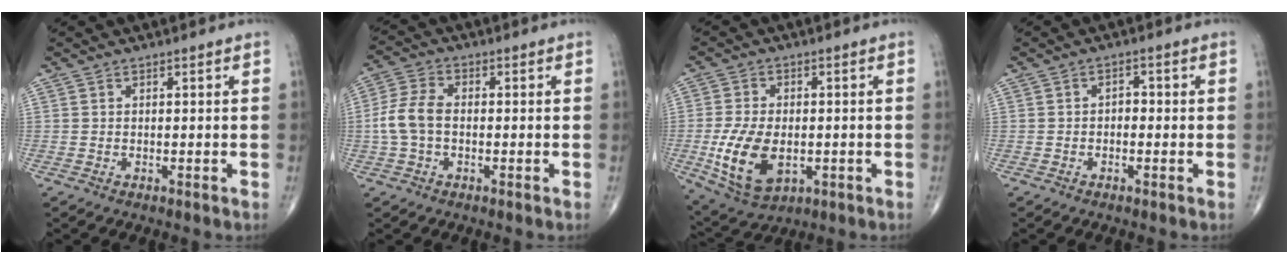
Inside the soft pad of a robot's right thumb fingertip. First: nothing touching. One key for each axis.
{"total": 6.9, "fx": -0.7, "fy": 4.3, "fz": 5.3, "tx": -0.121, "ty": 0.019, "tz": -0.020}
{"total": 12.5, "fx": -2.5, "fy": 7.4, "fz": 9.8, "tx": -0.184, "ty": -0.007, "tz": -0.032}
{"total": 1.8, "fx": -0.3, "fy": 1.2, "fz": 1.3, "tx": -0.007, "ty": 0.009, "tz": -0.012}